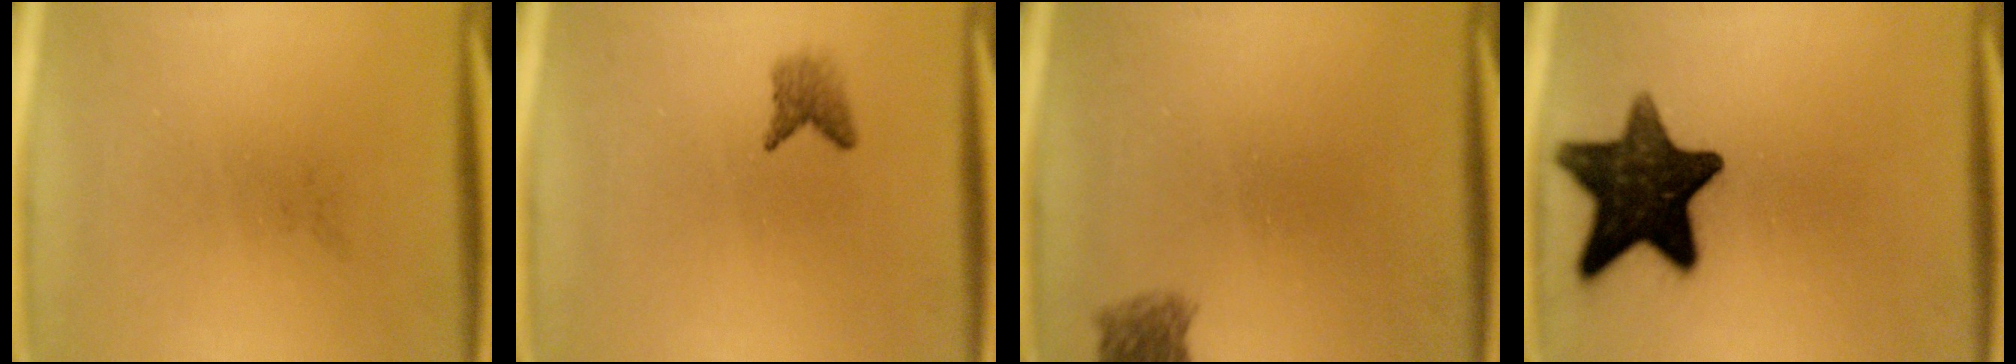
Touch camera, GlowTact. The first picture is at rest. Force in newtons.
{"total": 1.9}
{"total": 2.6}
{"total": 14.9}